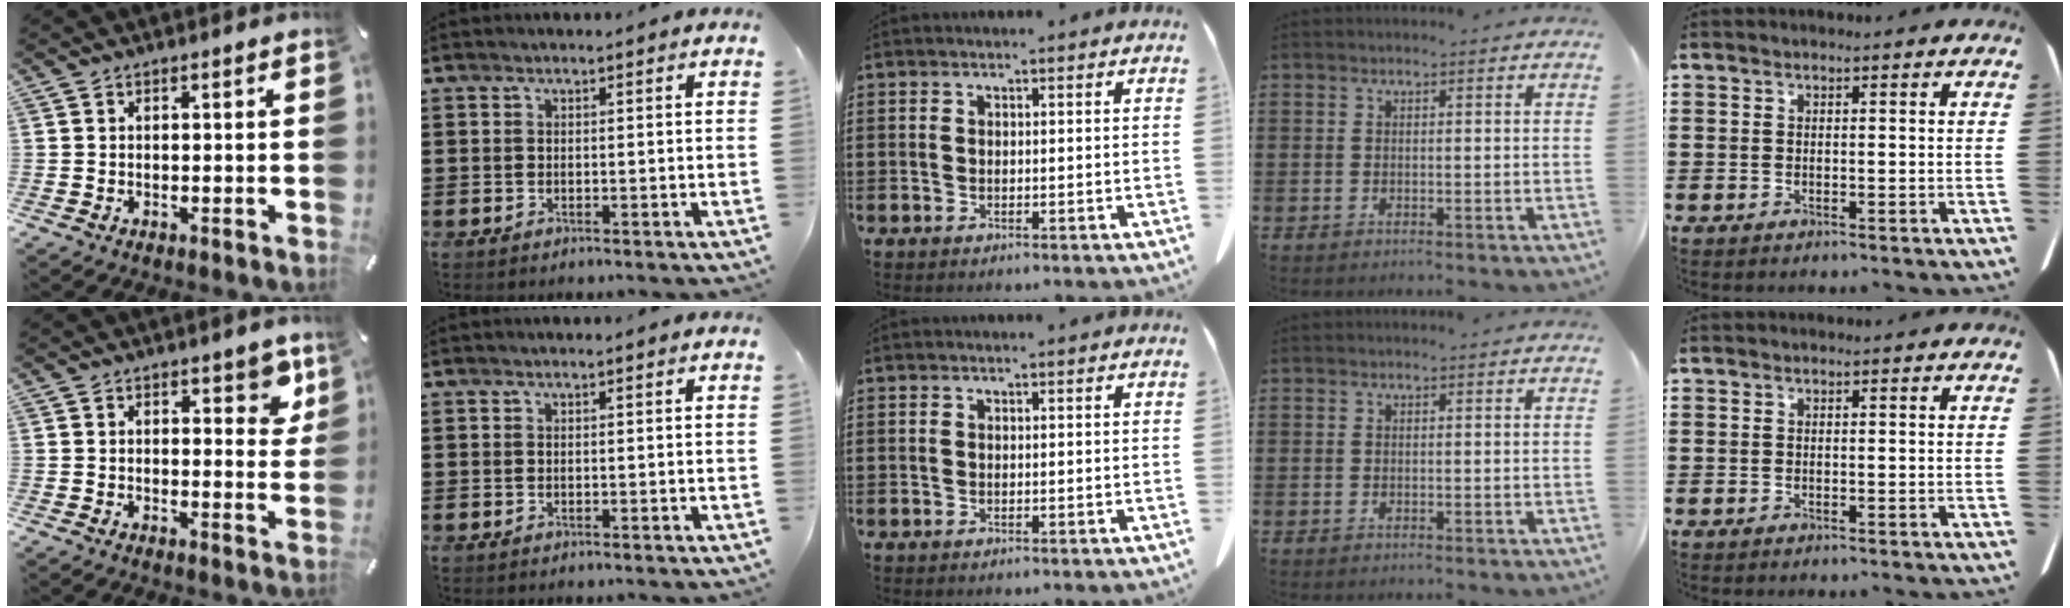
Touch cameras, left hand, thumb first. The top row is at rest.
{"thumb": {"total": 5.9, "force": [3.0, 3.0, 4.2], "torque": [-0.034, -0.015, 0.043]}}